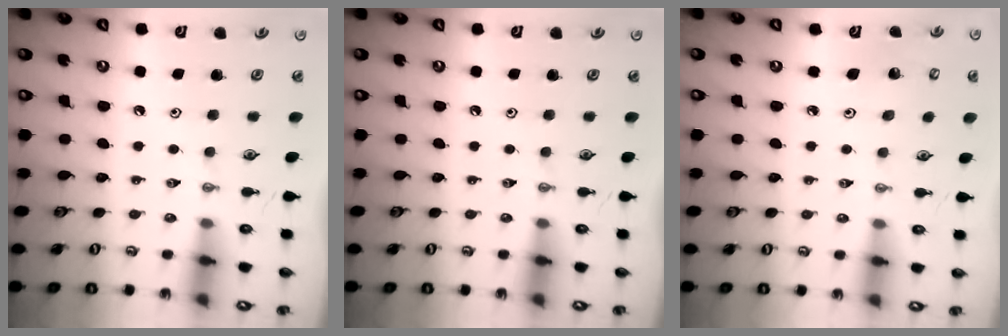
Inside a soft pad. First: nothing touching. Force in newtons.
{"total": 0.0}
{"total": 3.3, "press": 3.3, "slide": 0.5}